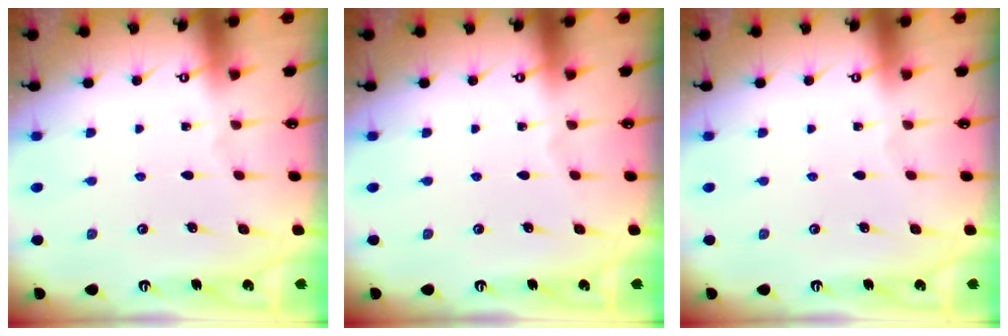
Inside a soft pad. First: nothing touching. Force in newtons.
{"total": 0.0}
{"total": 0.0}